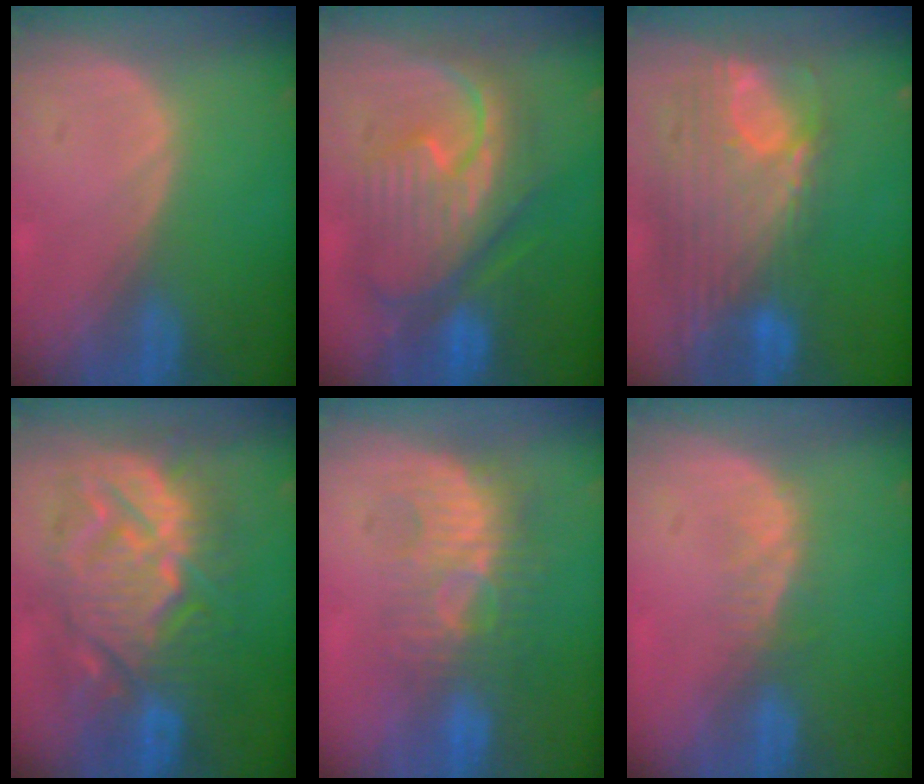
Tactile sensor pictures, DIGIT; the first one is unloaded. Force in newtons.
{"total": 12.0, "press": 11.9, "slide": 1.4}
{"total": 12.2, "press": 10.3, "slide": 6.5}
{"total": 13.4, "press": 13.4, "slide": 1.5}
{"total": 8.7, "press": 8.2, "slide": 2.8}
{"total": 2.8, "press": 2.3, "slide": 1.7}